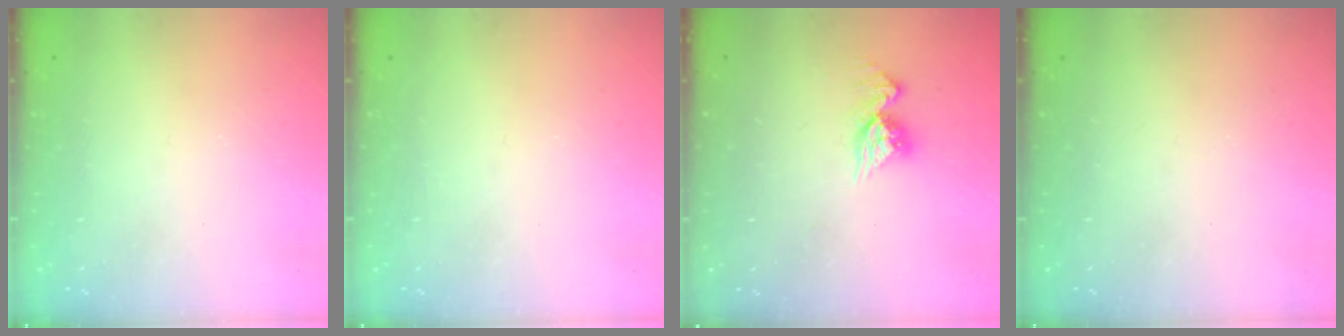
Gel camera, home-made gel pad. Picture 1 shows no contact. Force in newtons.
{"total": 0.0}
{"total": 9.4, "press": 9.4, "slide": 0.9}
{"total": 0.0}